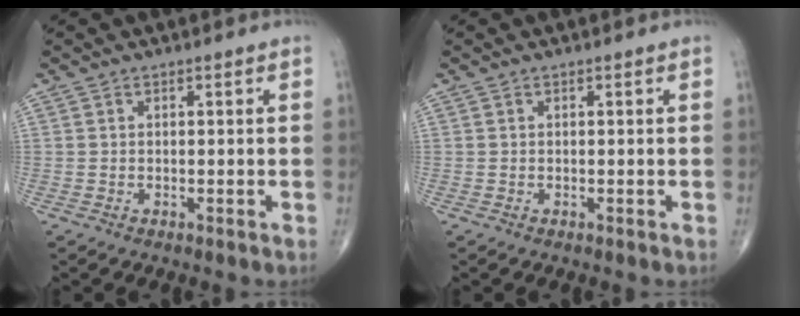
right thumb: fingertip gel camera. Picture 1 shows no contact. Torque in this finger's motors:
{"motor_torque": [0.00, 0.00, -0.05, 0.05, 0.00]}